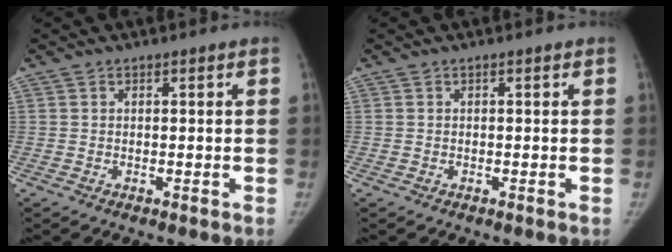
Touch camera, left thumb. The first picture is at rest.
{"total": 0.0}